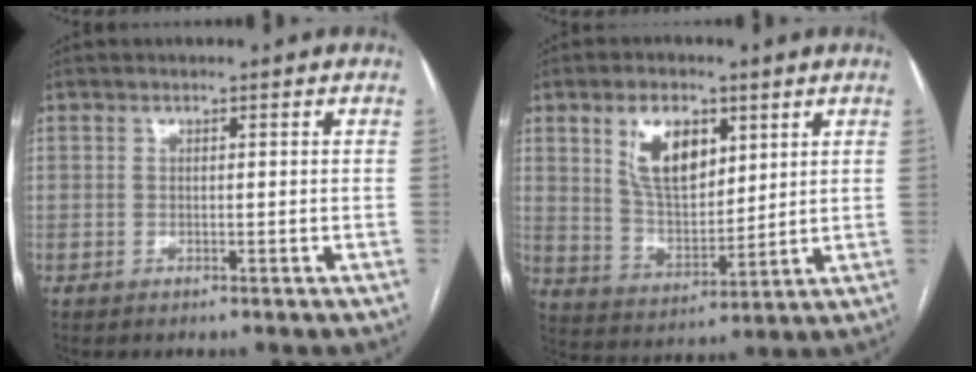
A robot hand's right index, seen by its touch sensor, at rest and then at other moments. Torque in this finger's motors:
{"motor_torque": [0.82, 0.72, 0.54, 0.16]}